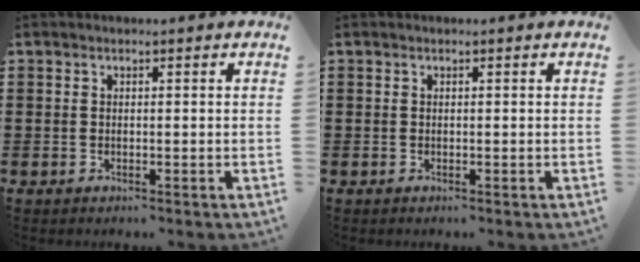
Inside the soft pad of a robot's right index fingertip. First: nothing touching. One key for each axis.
{"total": 0.0}